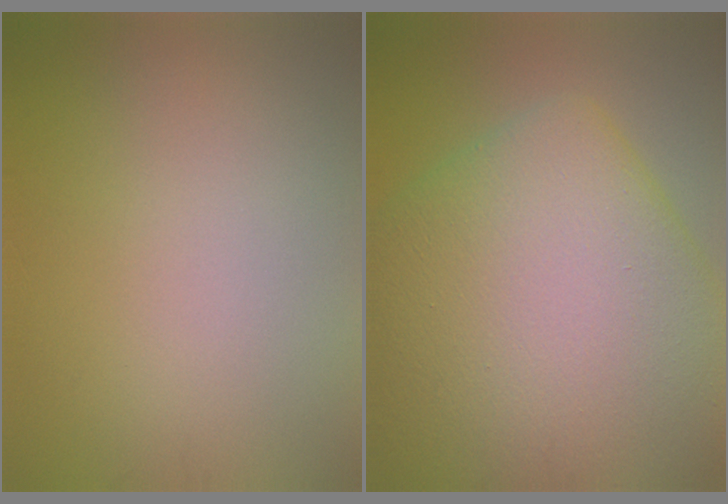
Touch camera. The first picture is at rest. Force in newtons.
{"total": 16.8, "press": 16.8, "slide": 0.5}